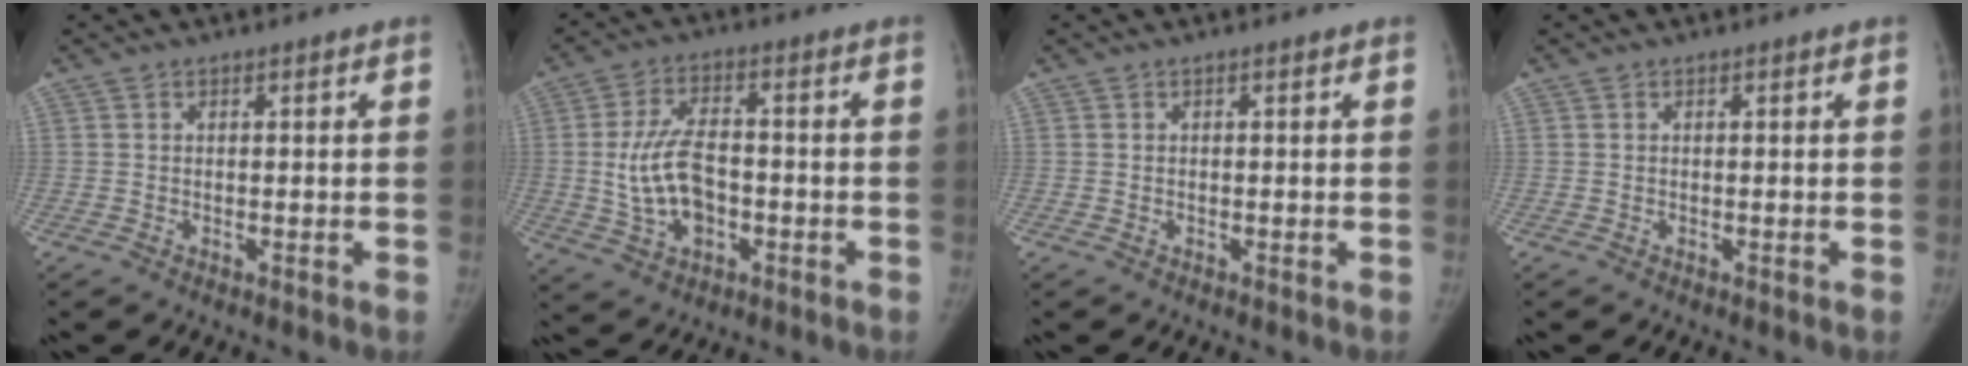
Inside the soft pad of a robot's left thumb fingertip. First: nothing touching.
{"total": 10.7, "force": [-1.6, 6.4, 8.4], "torque": [-0.150, 0.017, -0.026]}
{"total": 0.0}
{"total": 0.0}